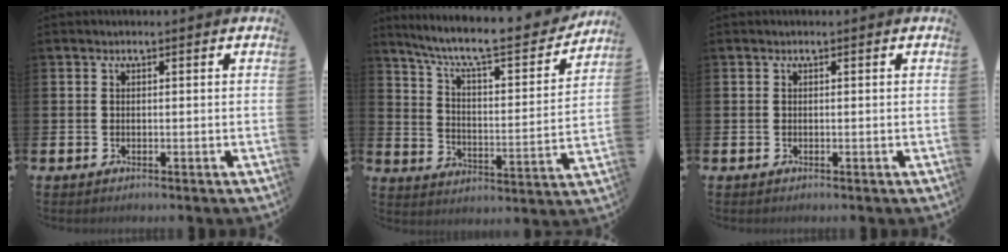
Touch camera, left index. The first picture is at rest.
{"total": 9.3, "force": [8.1, 1.4, 4.3], "torque": [-0.107, -0.060, 0.132]}
{"total": 0.0}